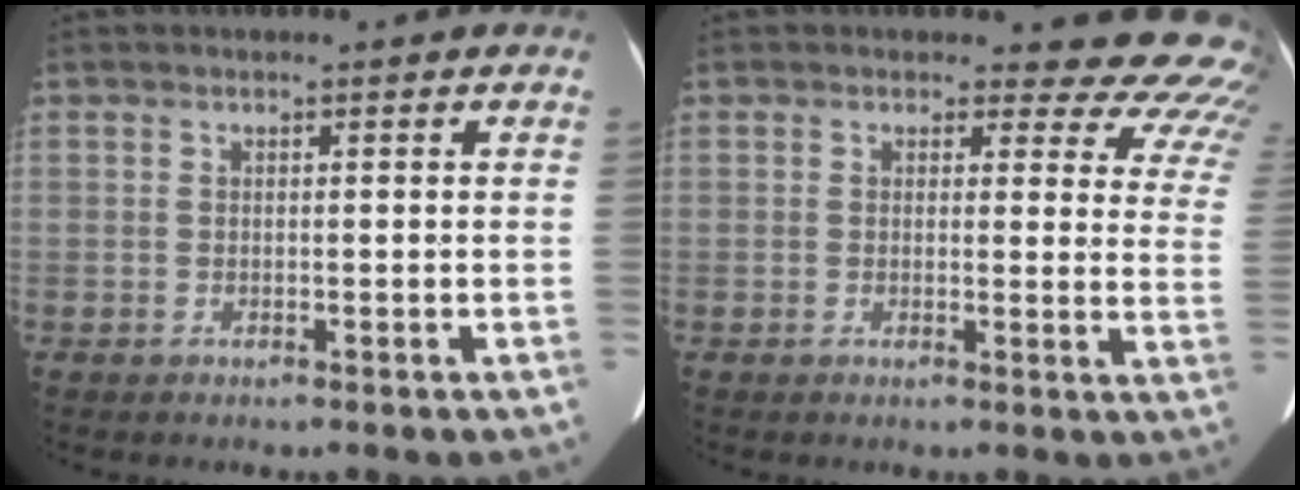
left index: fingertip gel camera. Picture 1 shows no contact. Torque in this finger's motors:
{"motor_torque": [1.14, -1.00, 0.38, 0.00]}